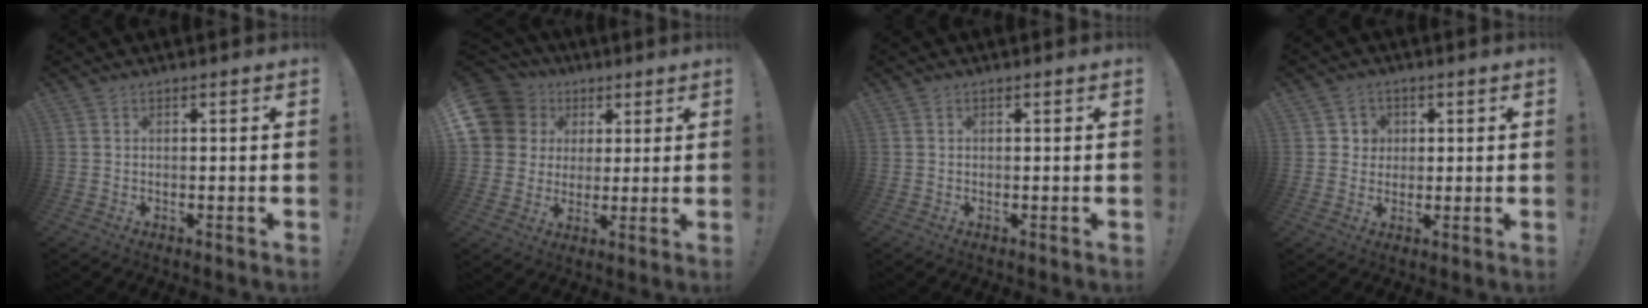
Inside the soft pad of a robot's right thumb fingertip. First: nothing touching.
{"total": 13.6, "force": [4.8, 11.6, 5.2], "torque": [-0.077, -0.017, 0.104]}
{"total": 0.0}
{"total": 4.1, "force": [0.9, 4.0, 0.7], "torque": [-0.013, 0.001, 0.016]}